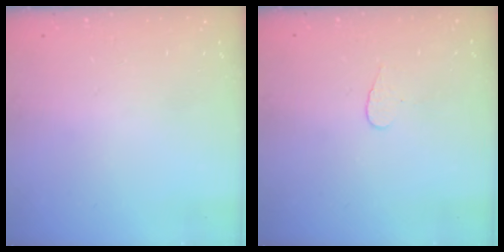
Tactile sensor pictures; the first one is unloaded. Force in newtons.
{"total": 3.7, "press": 3.7, "slide": 0.4}